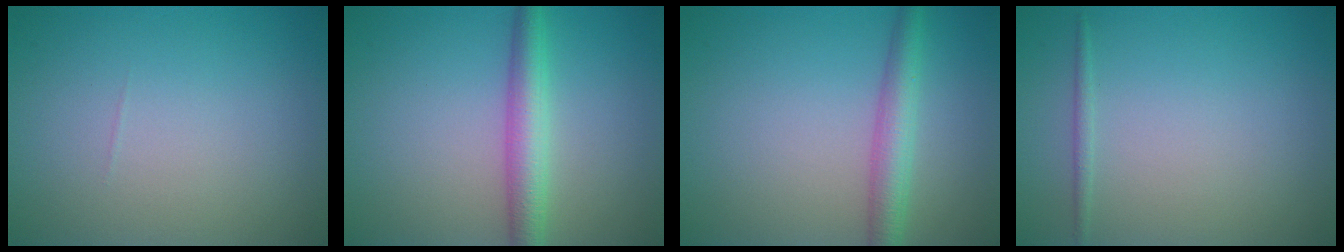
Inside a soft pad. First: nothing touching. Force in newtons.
{"total": 3.7, "press": 3.7, "slide": 0.1}
{"total": 3.4, "press": 3.4, "slide": 0.2}
{"total": 0.7, "press": 0.7, "slide": 0.0}